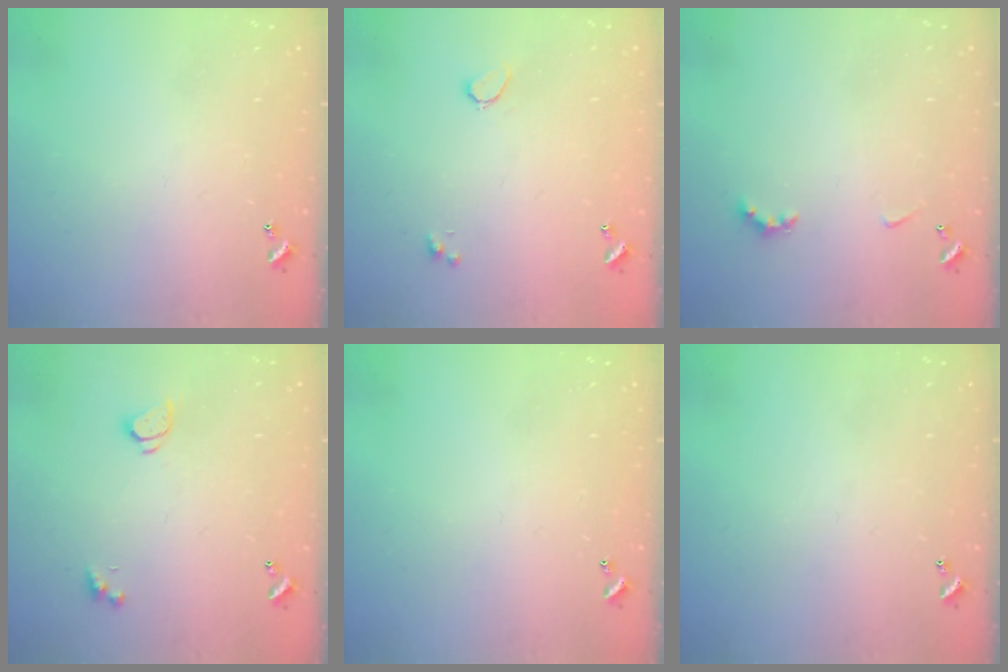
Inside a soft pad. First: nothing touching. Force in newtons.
{"total": 0.8, "press": 0.7, "slide": 0.4}
{"total": 2.9, "press": 2.8, "slide": 0.6}
{"total": 1.6, "press": 1.5, "slide": 0.4}
{"total": 0.0}
{"total": 0.0}